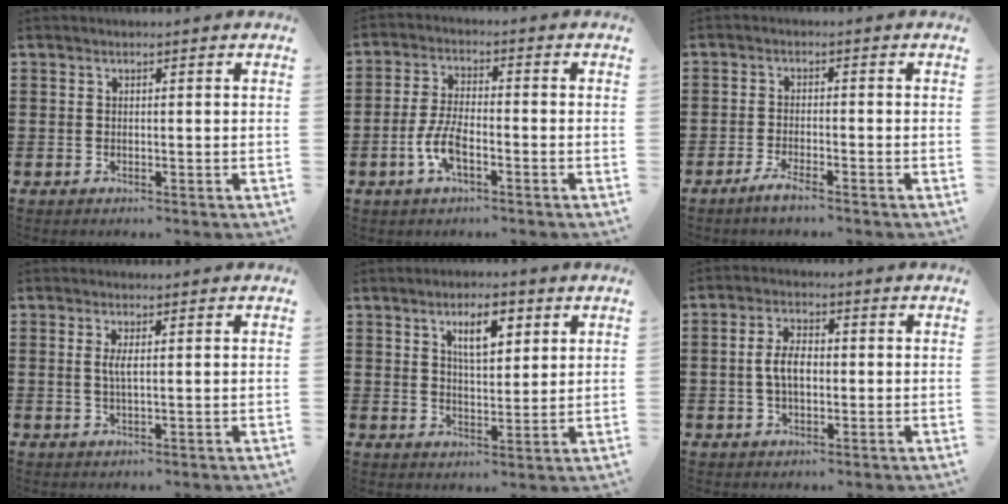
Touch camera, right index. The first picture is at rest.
{"total": 5.6, "force": [-2.2, 2.1, 4.7], "torque": [-0.118, -0.006, -0.050]}
{"total": 2.6, "force": [-2.1, 0.1, 1.5], "torque": [-0.033, 0.001, -0.041]}
{"total": 2.2, "force": [0.4, 0.4, 2.1], "torque": [-0.043, 0.000, 0.006]}
{"total": 6.2, "force": [3.1, 2.1, 4.9], "torque": [-0.080, -0.001, 0.046]}
{"total": 4.8, "force": [-0.2, 2.5, 4.1], "torque": [-0.094, 0.002, -0.009]}